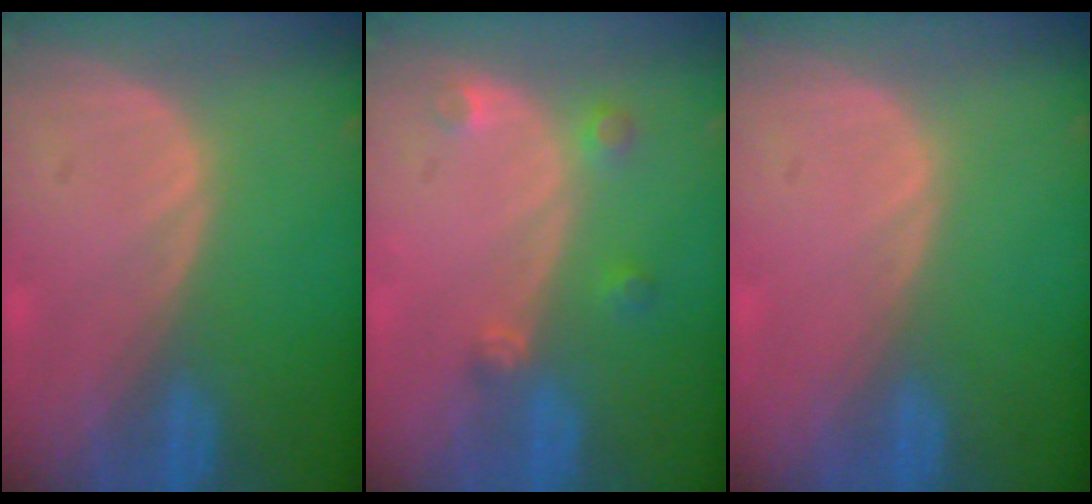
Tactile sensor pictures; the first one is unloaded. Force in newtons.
{"total": 2.7, "press": 2.6, "slide": 0.4}
{"total": 0.0}